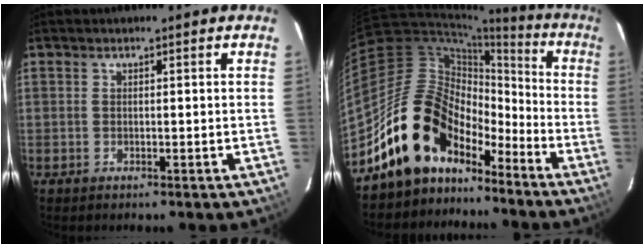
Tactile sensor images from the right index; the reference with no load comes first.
{"total": 16.3, "force": [-11.7, 9.5, 6.2], "torque": [-0.119, 0.038, -0.196]}